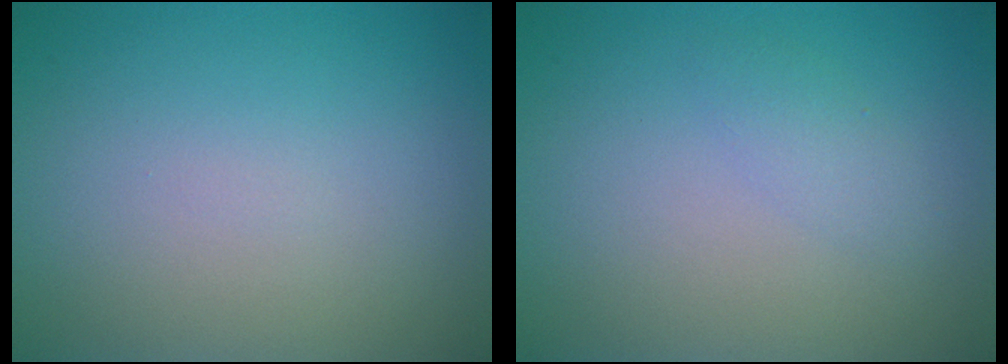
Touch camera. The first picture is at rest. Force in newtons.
{"total": 1.3, "press": 1.3, "slide": 0.0}